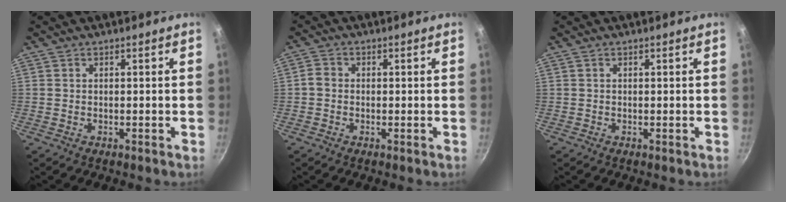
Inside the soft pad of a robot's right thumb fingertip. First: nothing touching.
{"total": 1.9, "force": [-0.4, 1.7, 0.9], "torque": [-0.017, 0.009, -0.014]}
{"total": 0.0}